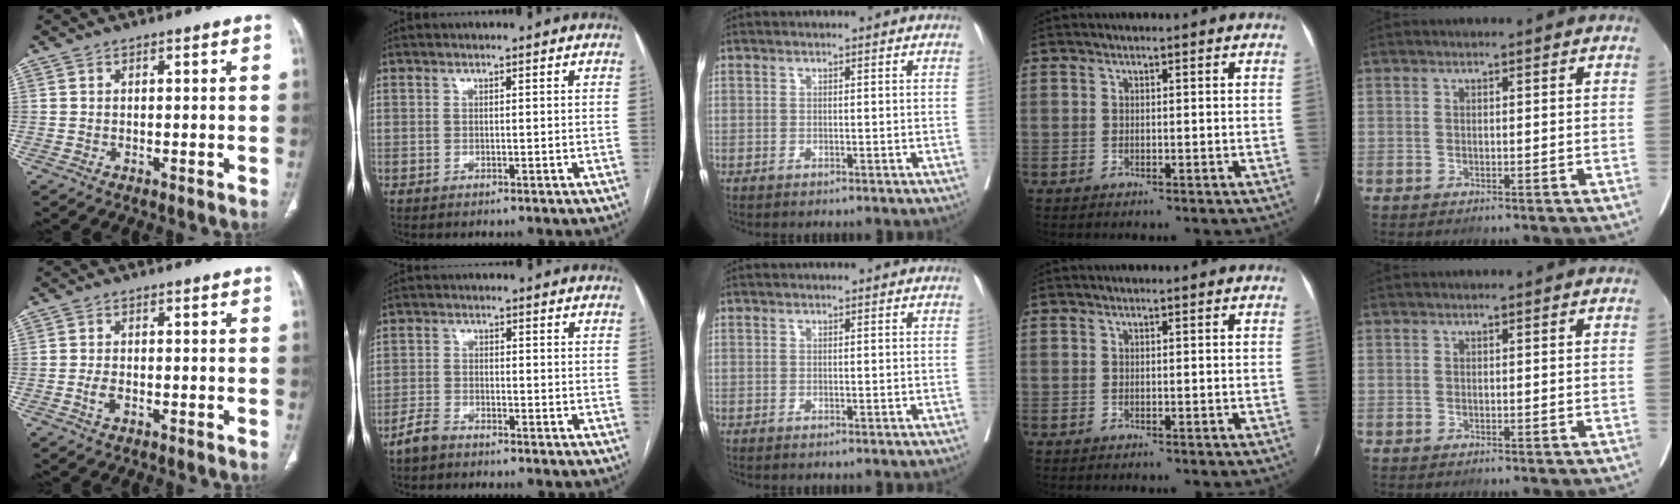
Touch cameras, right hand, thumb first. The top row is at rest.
{"thumb": {"total": 2.1, "force": [-0.8, 1.1, 1.6], "torque": [-0.038, 0.005, -0.015]}, "index": {"total": 3.3, "force": [-2.9, 1.1, 1.2], "torque": [-0.030, 0.001, -0.054]}}